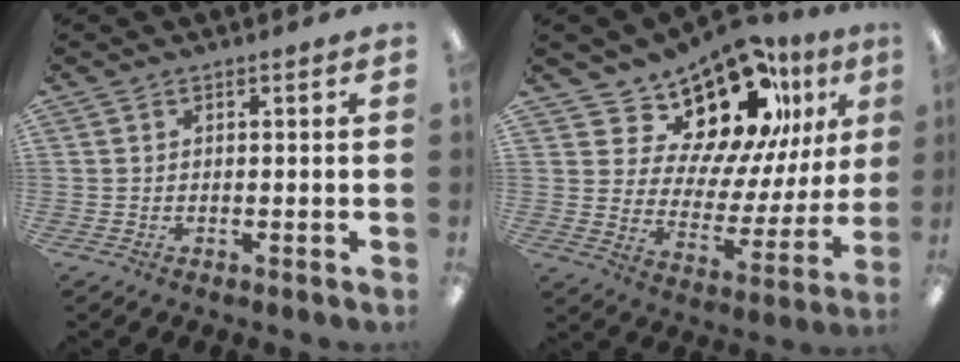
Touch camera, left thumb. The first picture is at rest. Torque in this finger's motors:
{"motor_torque": [0.29, 0.41, 0.29, -0.23, 0.02]}